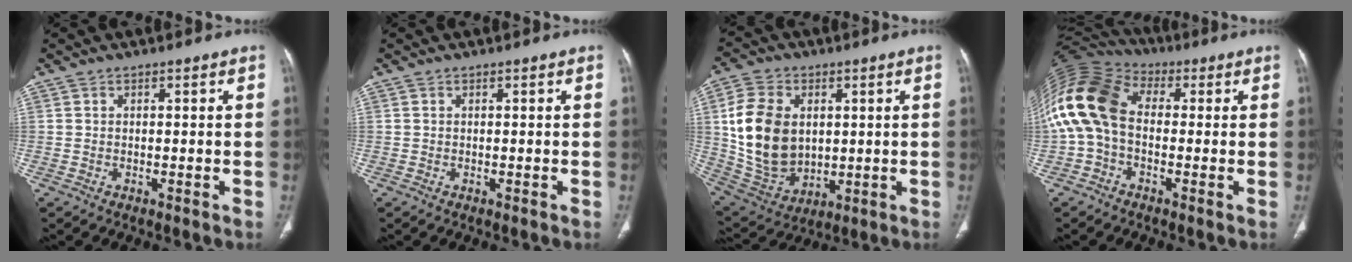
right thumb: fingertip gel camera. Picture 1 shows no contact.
{"total": 0.0}
{"total": 17.0, "force": [2.6, 12.2, 11.6], "torque": [-0.201, -0.010, 0.067]}
{"total": 15.5, "force": [0.1, 10.5, 11.3], "torque": [-0.238, 0.039, -0.009]}